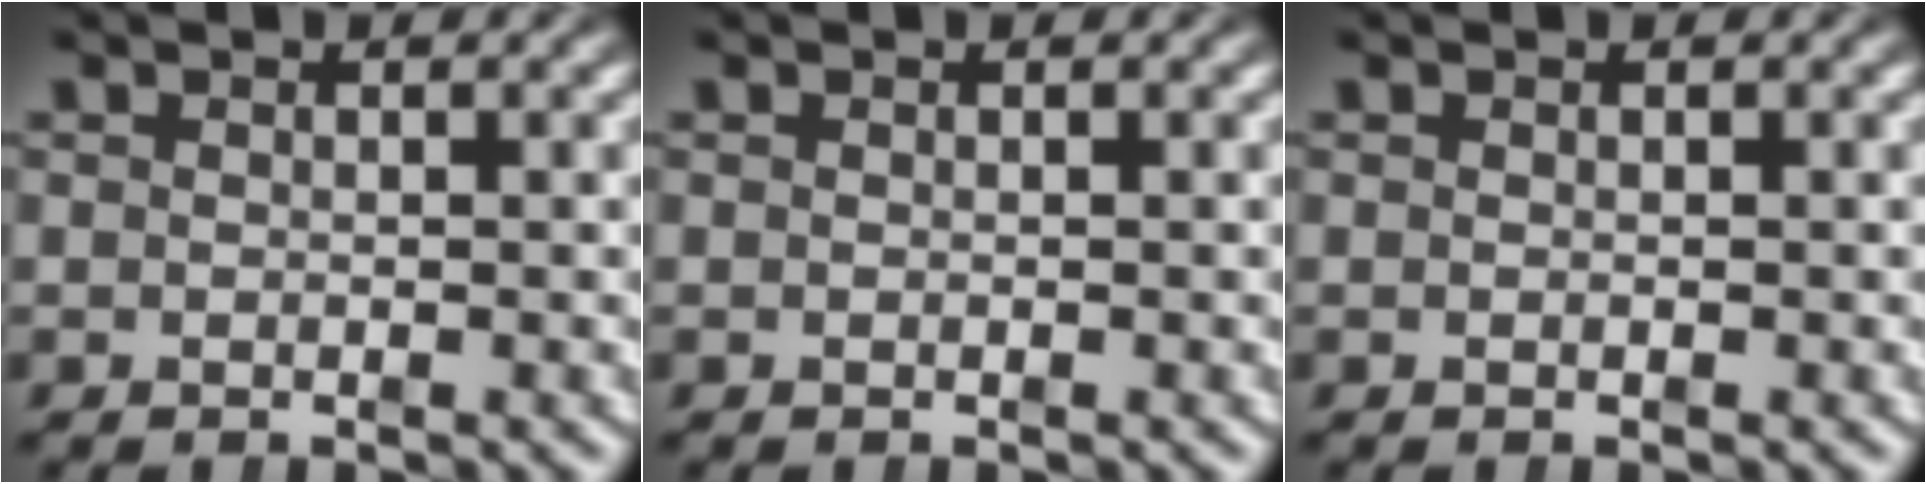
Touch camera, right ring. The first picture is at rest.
{"total": 0.0}
{"total": 0.0}